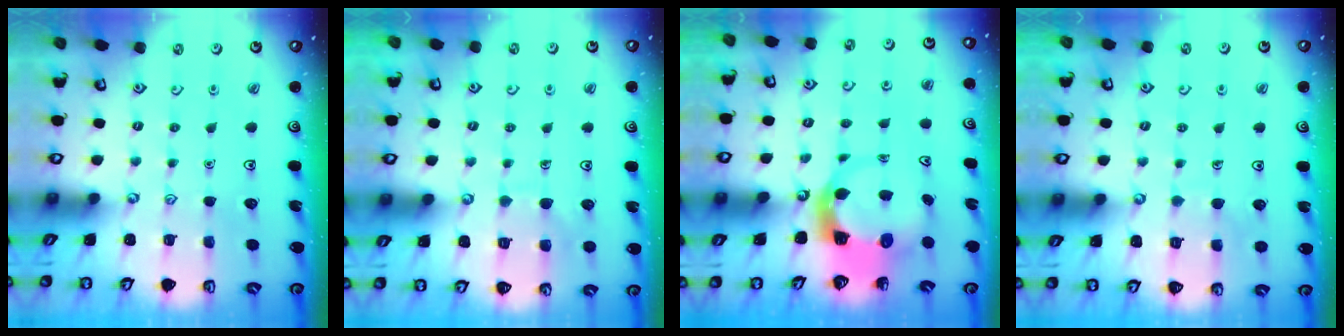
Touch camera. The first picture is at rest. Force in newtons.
{"total": 6.7, "press": 6.7, "slide": 0.4}
{"total": 5.6, "press": 5.5, "slide": 0.6}
{"total": 5.1, "press": 5.0, "slide": 0.4}